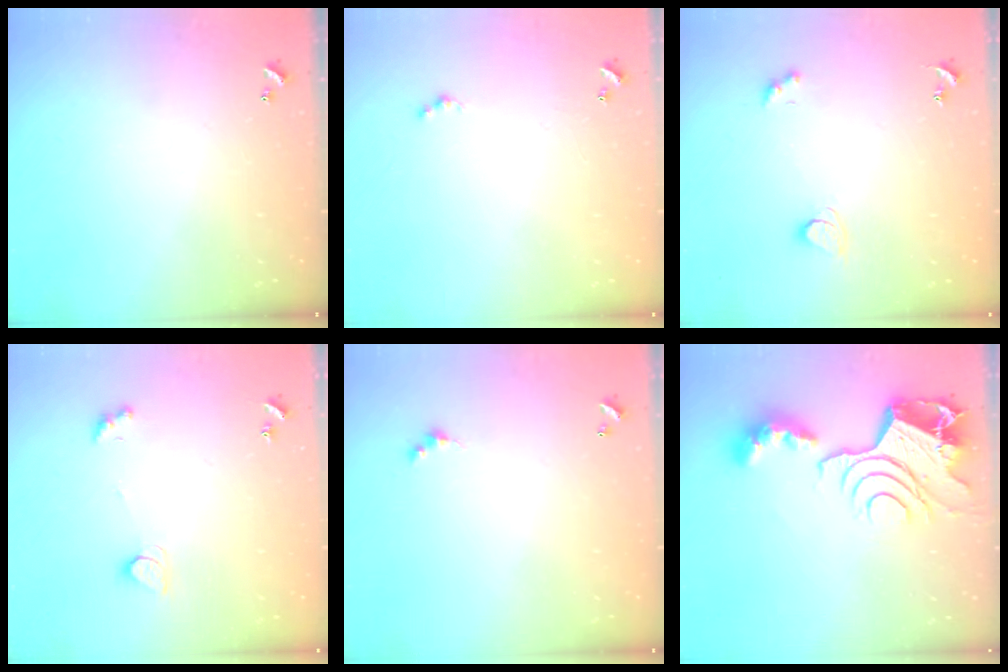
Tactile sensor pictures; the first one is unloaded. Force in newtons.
{"total": 0.8, "press": 0.5, "slide": 0.5}
{"total": 2.4, "press": 2.3, "slide": 0.6}
{"total": 2.1, "press": 2.1, "slide": 0.4}
{"total": 1.5, "press": 1.4, "slide": 0.3}
{"total": 14.6, "press": 14.5, "slide": 1.8}